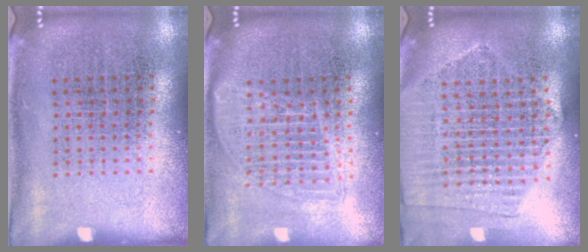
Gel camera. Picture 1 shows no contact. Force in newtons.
{"total": 1.6, "press": 1.4, "slide": 0.8}
{"total": 2.2, "press": 2.0, "slide": 1.0}